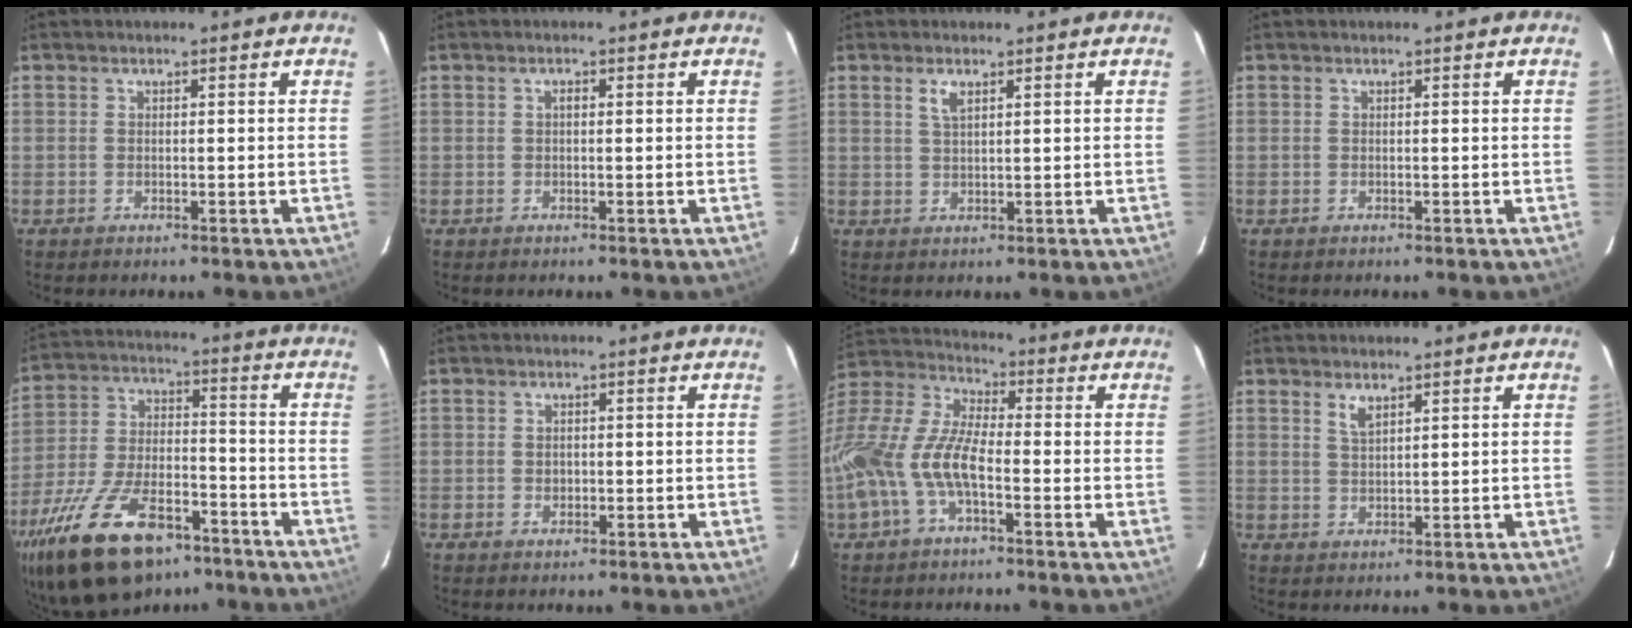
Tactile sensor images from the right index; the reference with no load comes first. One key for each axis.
{"total": 0.7, "fx": 0.0, "fy": 0.4, "fz": 0.5, "tx": -0.006, "ty": 0.006, "tz": -0.002}
{"total": 2.3, "fx": 1.2, "fy": 0.8, "fz": 1.8, "tx": -0.033, "ty": 0.003, "tz": 0.023}
{"total": 0.0}
{"total": 23.4, "fx": -15.1, "fy": 11.0, "fz": 14.1, "tx": -0.287, "ty": -0.018, "tz": -0.247}
{"total": 1.5, "fx": -0.2, "fy": 1.3, "fz": 0.7, "tx": -0.011, "ty": 0.001, "tz": -0.004}
{"total": 16.0, "fx": -5.1, "fy": 6.6, "fz": 13.7, "tx": -0.295, "ty": -0.001, "tz": -0.110}
{"total": 2.3, "fx": 1.6, "fy": 0.8, "fz": 1.6, "tx": -0.028, "ty": 0.001, "tz": 0.029}